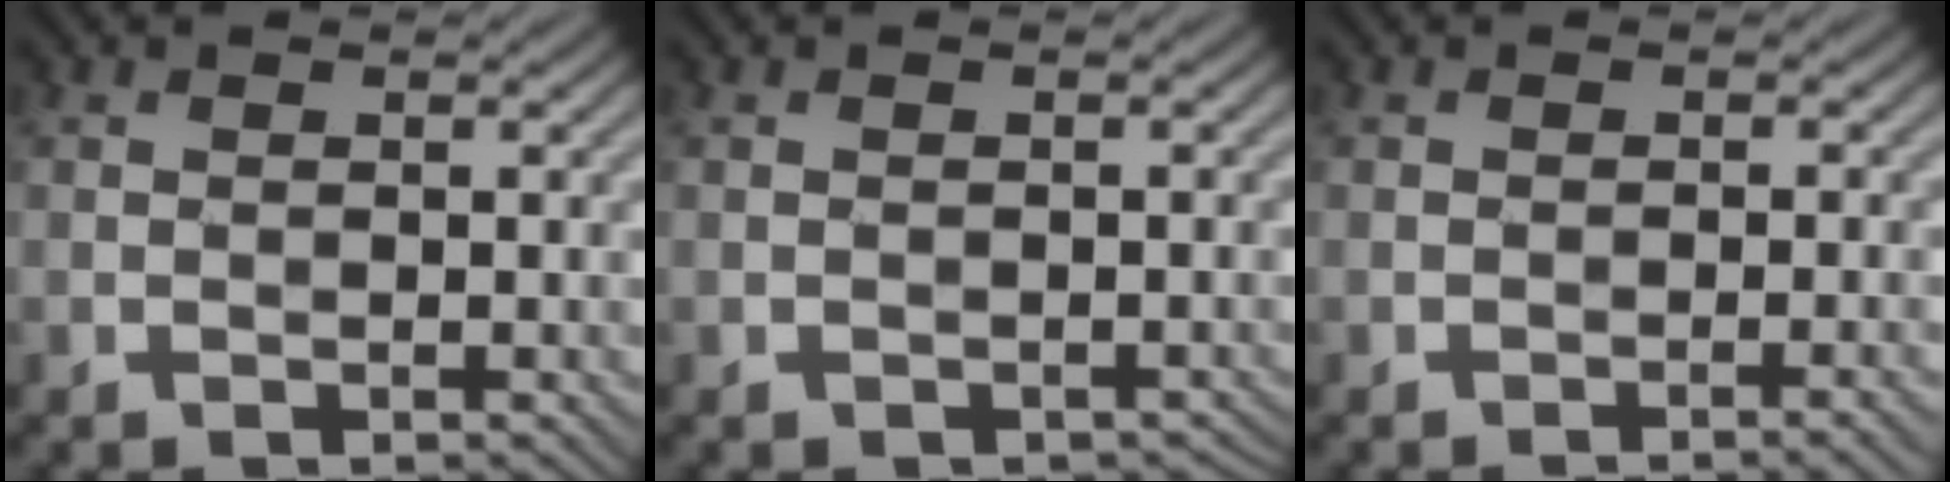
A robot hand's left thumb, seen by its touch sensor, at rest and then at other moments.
{"total": 0.5, "force": [-0.5, 0.1, -0.1], "torque": [0.002, -0.001, -0.008]}
{"total": 1.0, "force": [-0.8, -0.6, 0.2], "torque": [-0.006, 0.004, -0.018]}